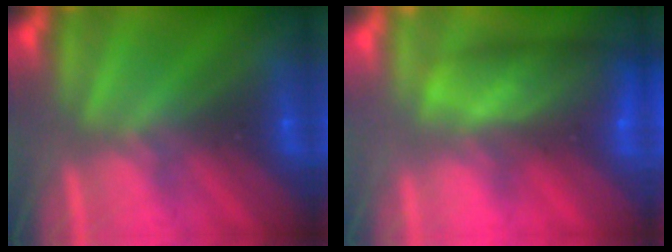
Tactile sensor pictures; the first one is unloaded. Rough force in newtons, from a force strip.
{"total": 8.9}